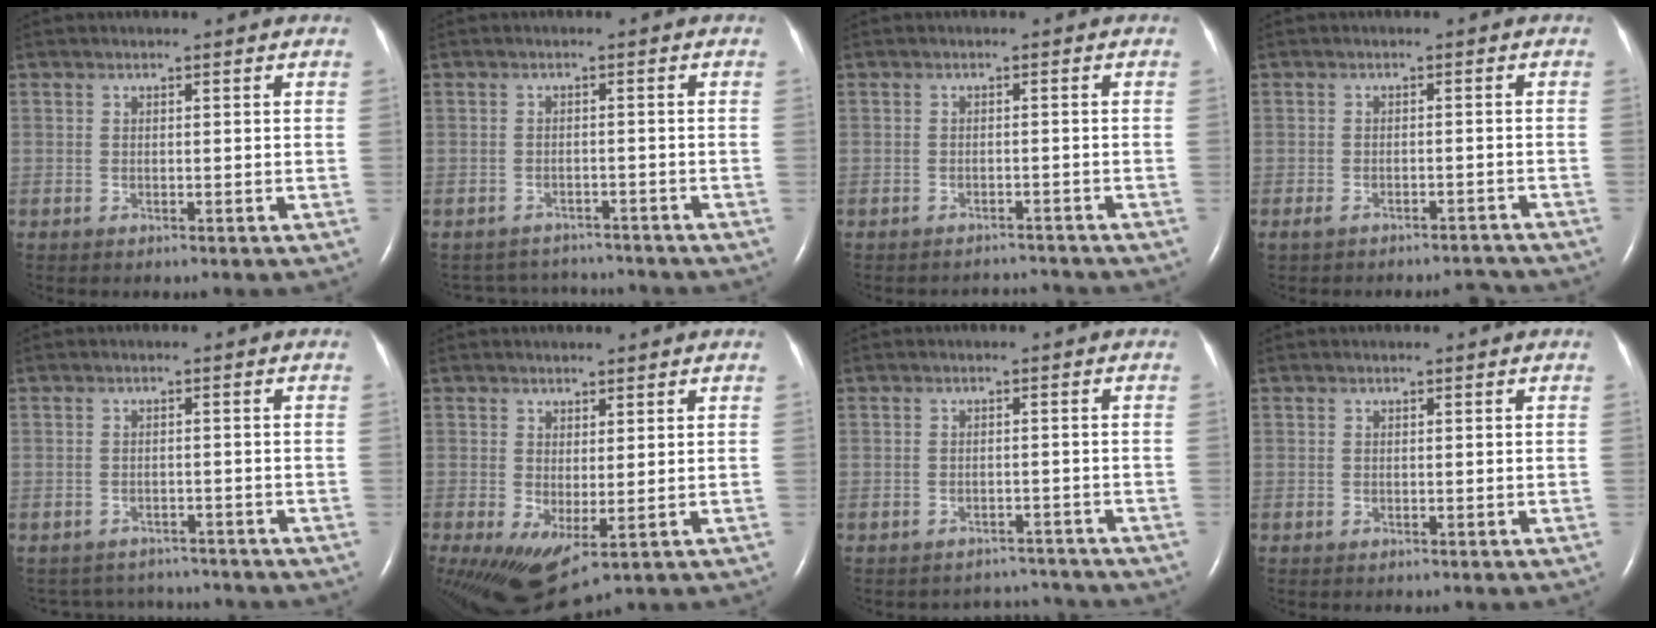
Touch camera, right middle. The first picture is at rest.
{"total": 6.2, "force": [-6.0, 1.4, -0.4], "torque": [0.003, 0.015, -0.078]}
{"total": 3.3, "force": [-3.1, 0.1, -0.9], "torque": [0.012, -0.002, -0.045]}
{"total": 4.3, "force": [-3.9, 1.3, 1.1], "torque": [-0.017, 0.005, -0.055]}
{"total": 5.7, "force": [-5.5, 1.3, -0.5], "torque": [0.004, 0.014, -0.071]}
{"total": 7.3, "force": [-1.5, 2.5, 6.7], "torque": [-0.123, -0.014, -0.009]}
{"total": 4.4, "force": [-4.2, 0.8, -1.3], "torque": [0.014, 0.014, -0.055]}
{"total": 0.0}